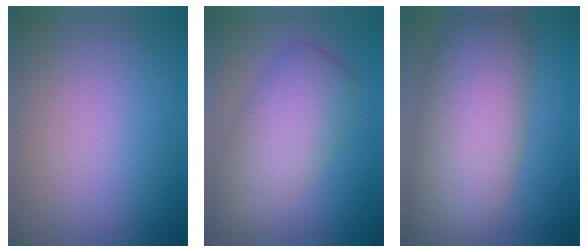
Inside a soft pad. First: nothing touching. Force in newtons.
{"total": 6.0, "press": 6.0, "slide": 0.3}
{"total": 10.0, "press": 9.9, "slide": 0.8}